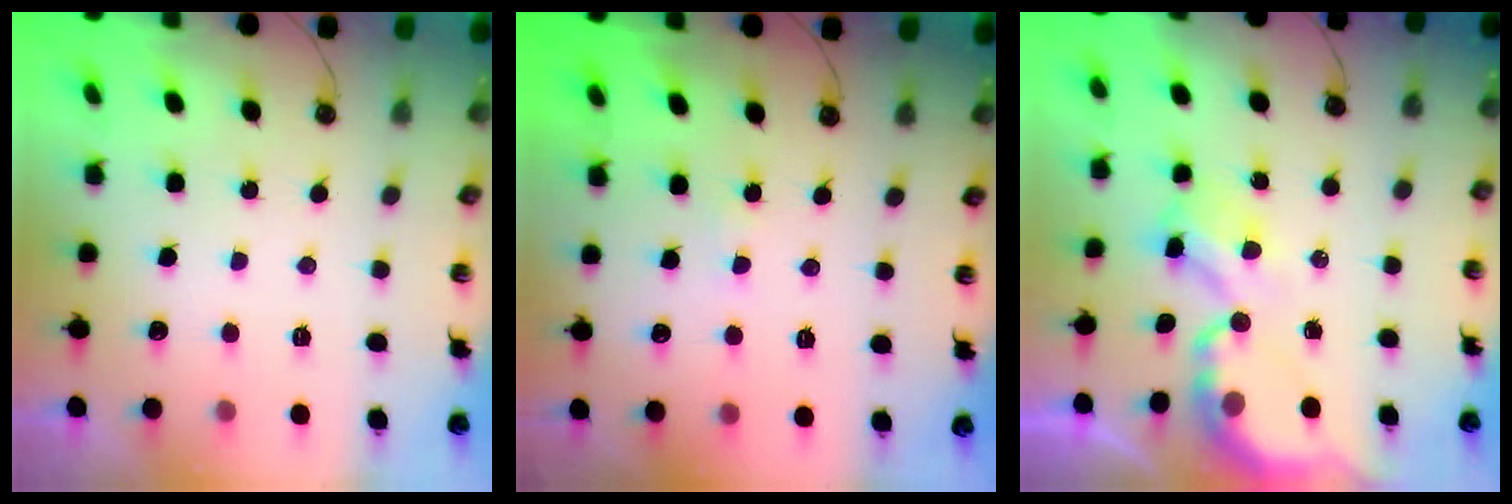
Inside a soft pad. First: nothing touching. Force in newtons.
{"total": 1.9, "press": 1.9, "slide": 0.2}
{"total": 5.4, "press": 5.4, "slide": 0.3}